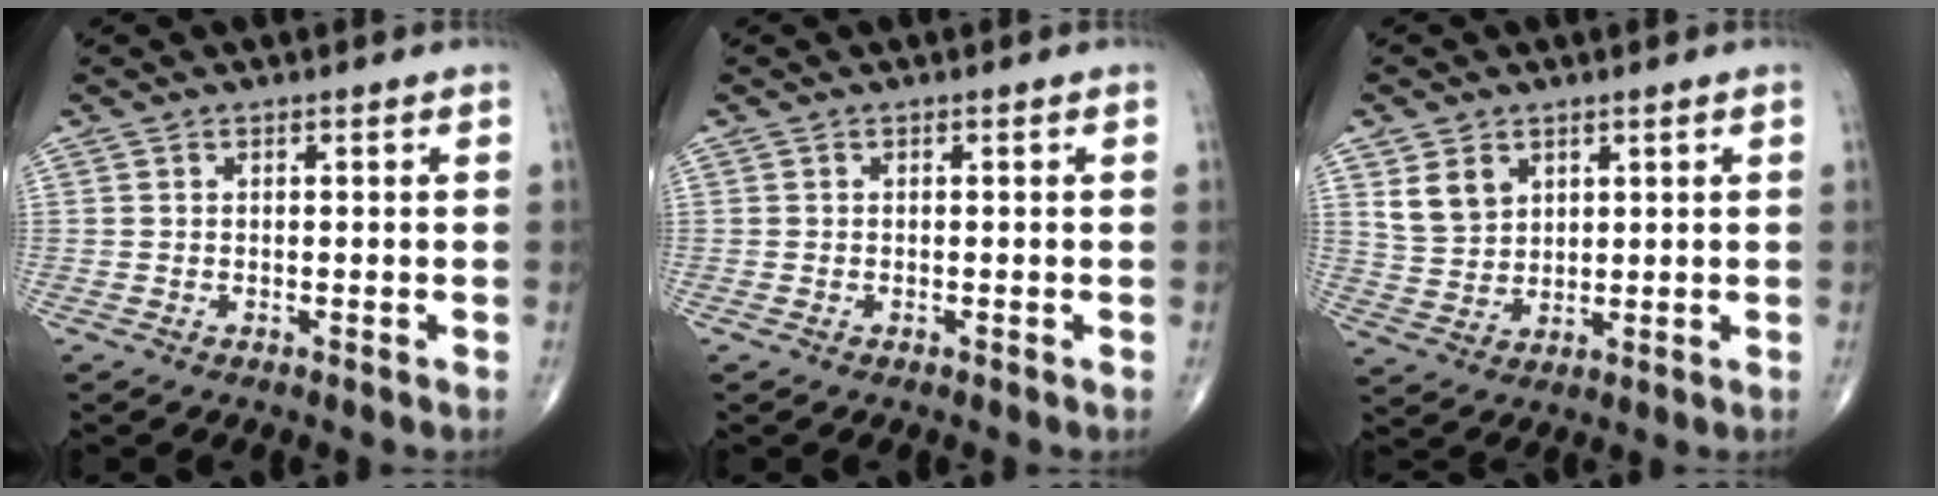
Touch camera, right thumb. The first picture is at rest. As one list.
[{"total": 0.0}, {"total": 6.3, "force": [3.0, 4.6, 3.1], "torque": [-0.043, -0.015, 0.067]}]